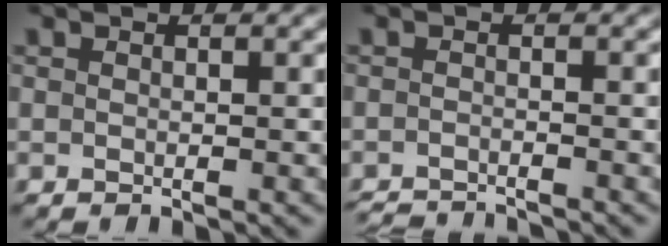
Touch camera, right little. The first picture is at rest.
{"total": 2.8, "force": [-2.8, -0.3, -0.1], "torque": [-0.001, -0.017, -0.041]}